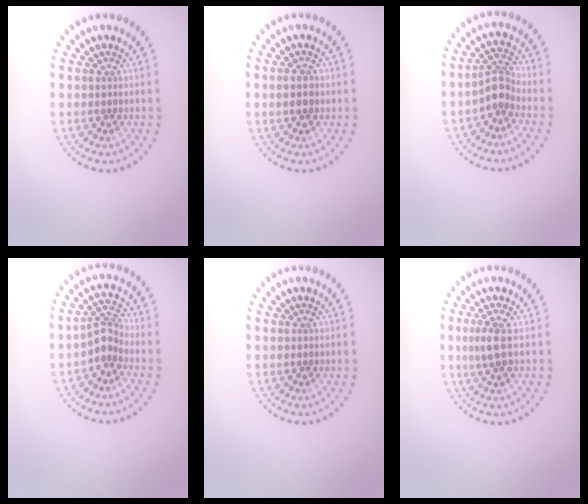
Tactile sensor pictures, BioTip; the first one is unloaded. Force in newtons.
{"total": 1.2, "press": 1.2, "slide": 0.1}
{"total": 2.6, "press": 2.1, "slide": 1.6}
{"total": 2.5, "press": 1.9, "slide": 1.6}
{"total": 0.0}
{"total": 2.0, "press": 1.6, "slide": 1.2}